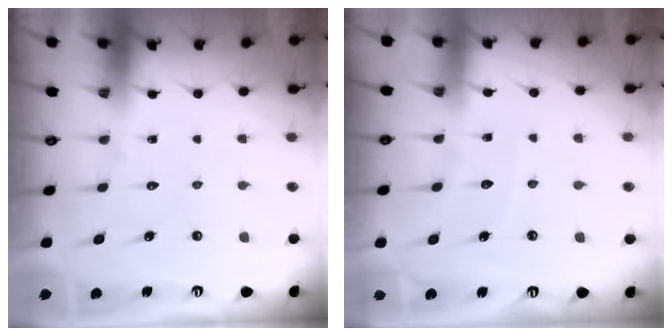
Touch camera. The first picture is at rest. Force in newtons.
{"total": 3.5, "press": 3.5, "slide": 0.5}